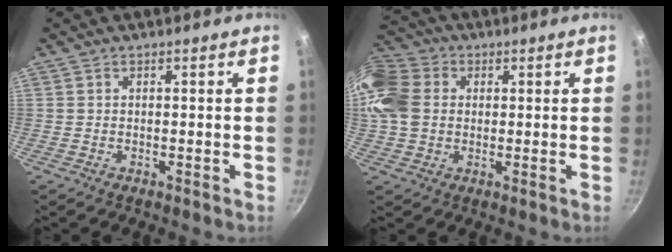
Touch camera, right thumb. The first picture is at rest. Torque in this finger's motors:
{"motor_torque": [-0.19, 1.52, 0.99, 1.25, 0.31]}